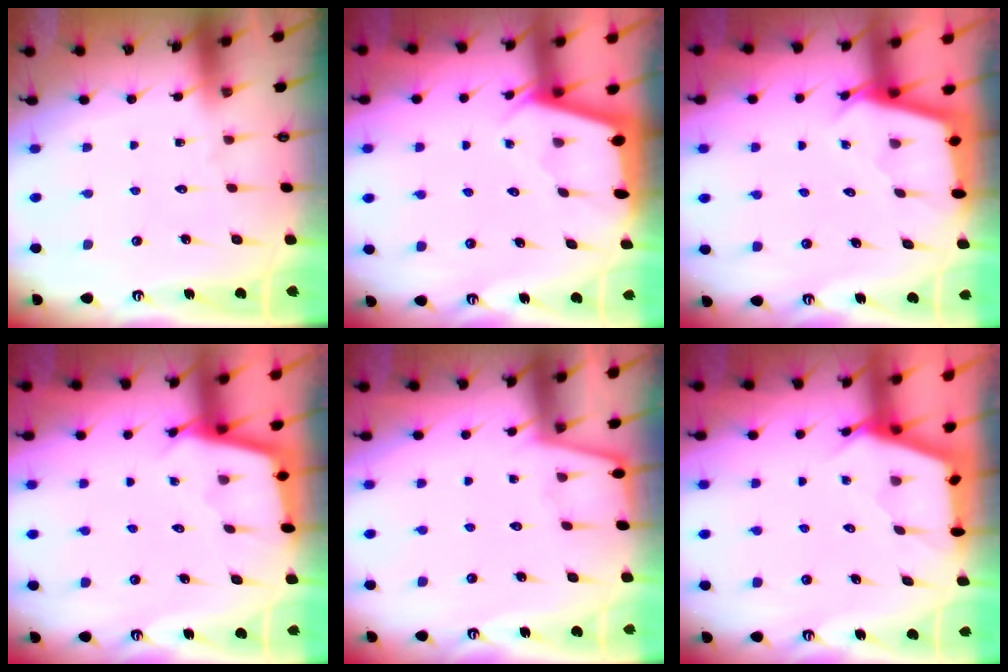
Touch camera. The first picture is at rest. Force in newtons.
{"total": 2.2, "press": 2.2, "slide": 0.1}
{"total": 2.5, "press": 2.5, "slide": 0.4}
{"total": 2.2, "press": 2.2, "slide": 0.2}
{"total": 1.7, "press": 1.6, "slide": 0.3}
{"total": 2.6, "press": 2.5, "slide": 0.4}